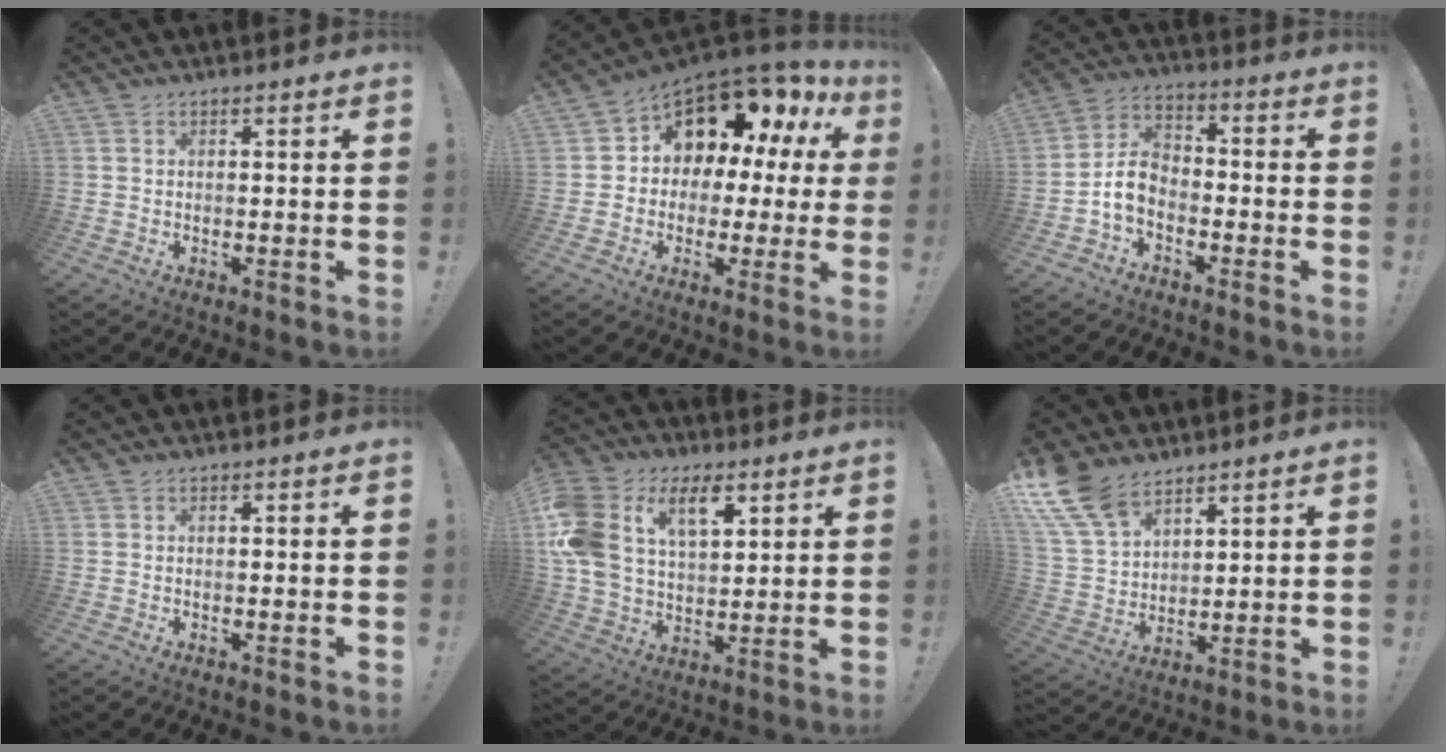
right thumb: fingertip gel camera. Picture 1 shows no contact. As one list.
[{"total": 11.7, "force": [6.7, 6.9, 6.7], "torque": [-0.102, -0.061, 0.121]}, {"total": 8.3, "force": [-3.5, 5.7, 4.8], "torque": [-0.094, 0.019, -0.058]}, {"total": 0.0}, {"total": 17.1, "force": [7.7, 11.3, 10.2], "torque": [-0.197, -0.032, 0.142]}, {"total": 14.4, "force": [10.0, 7.8, 6.8], "torque": [-0.151, -0.054, 0.195]}]